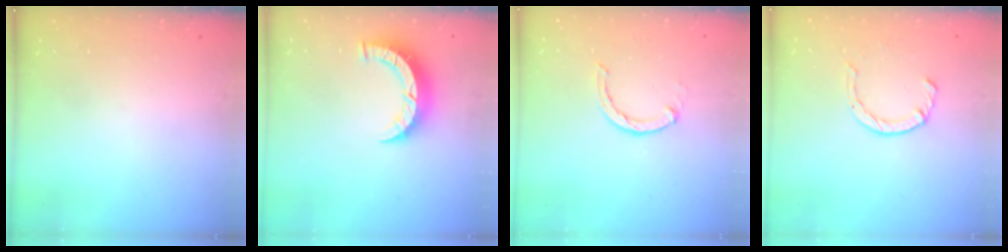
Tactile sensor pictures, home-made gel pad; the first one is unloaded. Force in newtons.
{"total": 6.8, "press": 6.8, "slide": 0.6}
{"total": 3.0, "press": 3.0, "slide": 0.4}
{"total": 2.4, "press": 2.4, "slide": 0.2}